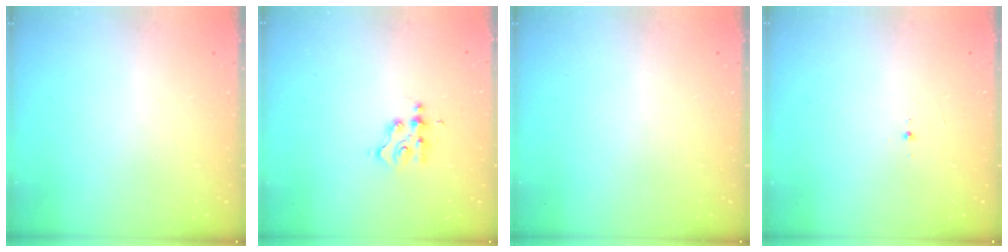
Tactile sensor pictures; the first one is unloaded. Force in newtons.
{"total": 2.7, "press": 2.7, "slide": 0.4}
{"total": 0.0}
{"total": 2.7, "press": 2.5, "slide": 0.8}